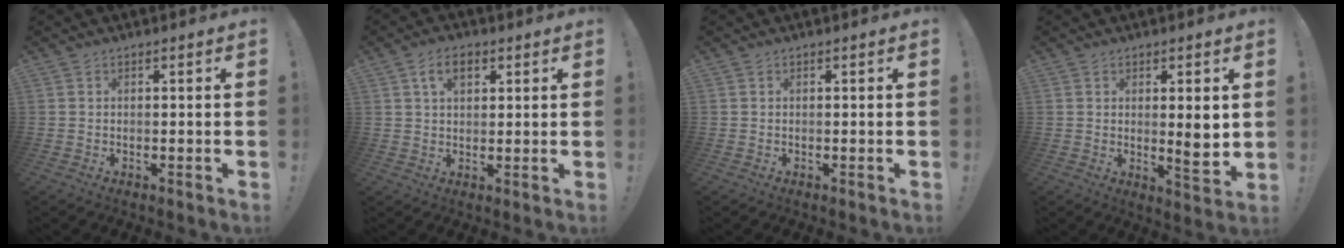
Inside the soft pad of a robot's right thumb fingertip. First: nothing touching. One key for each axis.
{"total": 6.7, "fx": 3.0, "fy": 4.2, "fz": 4.3, "tx": -0.065, "ty": 0.002, "tz": 0.053}
{"total": 0.0}
{"total": 6.2, "fx": 1.2, "fy": 1.0, "fz": 5.9, "tx": -0.081, "ty": -0.017, "tz": 0.017}